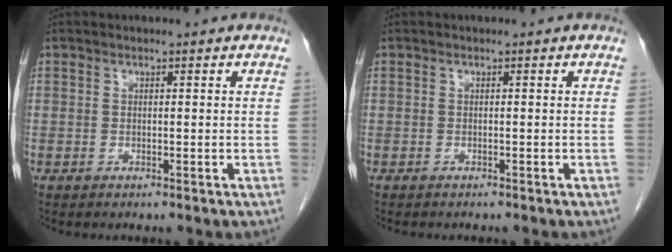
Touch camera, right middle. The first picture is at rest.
{"total": 2.5, "force": [-2.2, 0.8, 0.9], "torque": [-0.017, -0.005, -0.024]}